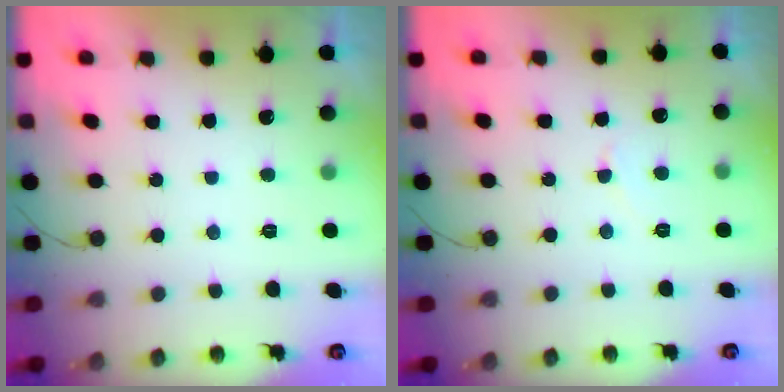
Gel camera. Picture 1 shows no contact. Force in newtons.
{"total": 3.1, "press": 3.1, "slide": 0.4}